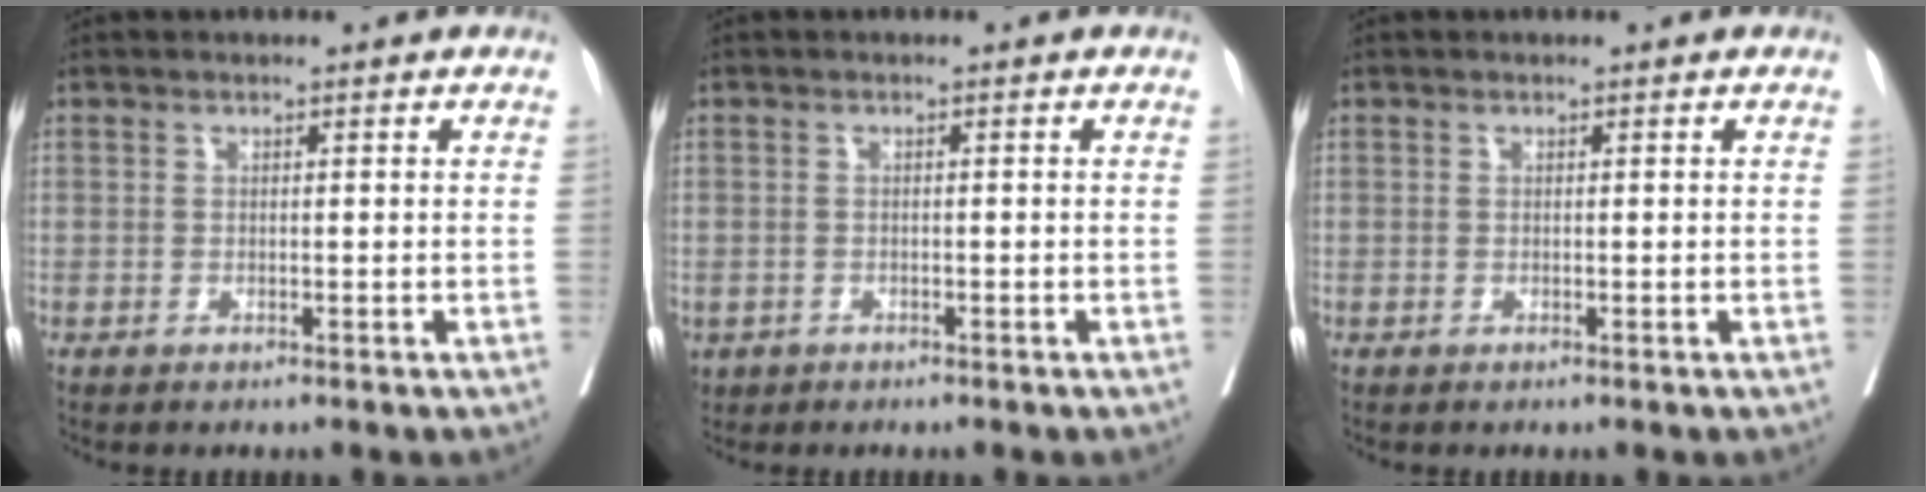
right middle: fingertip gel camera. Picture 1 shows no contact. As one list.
[{"total": 2.2, "force": [-1.4, 1.6, 0.5], "torque": [-0.013, -0.002, -0.022]}, {"total": 0.0}]